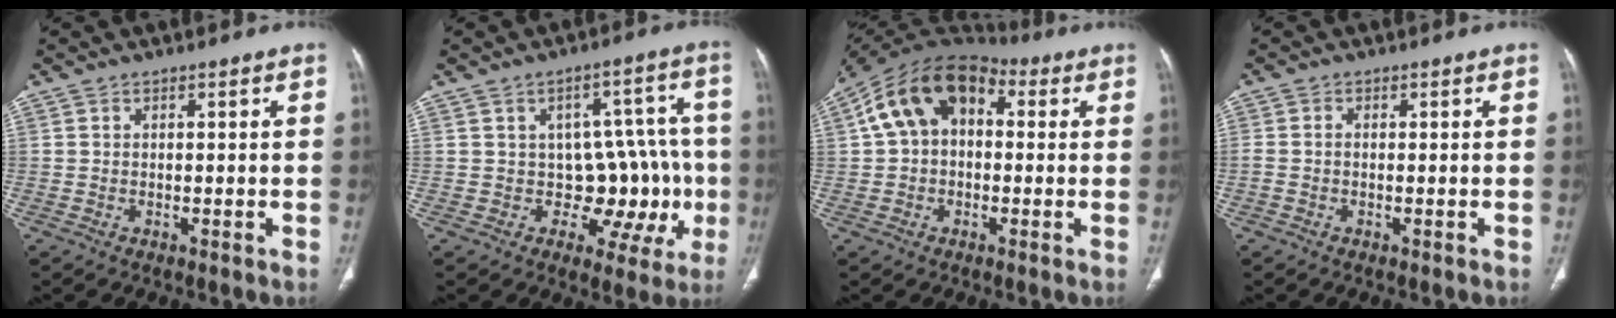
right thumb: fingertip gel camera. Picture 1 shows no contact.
{"total": 13.5, "force": [-1.7, 9.1, 9.8], "torque": [-0.059, 0.032, -0.012]}
{"total": 14.0, "force": [2.9, 9.3, 10.0], "torque": [-0.163, 0.043, 0.037]}
{"total": 1.1, "force": [-0.2, 0.8, 0.8], "torque": [-0.023, 0.002, -0.006]}